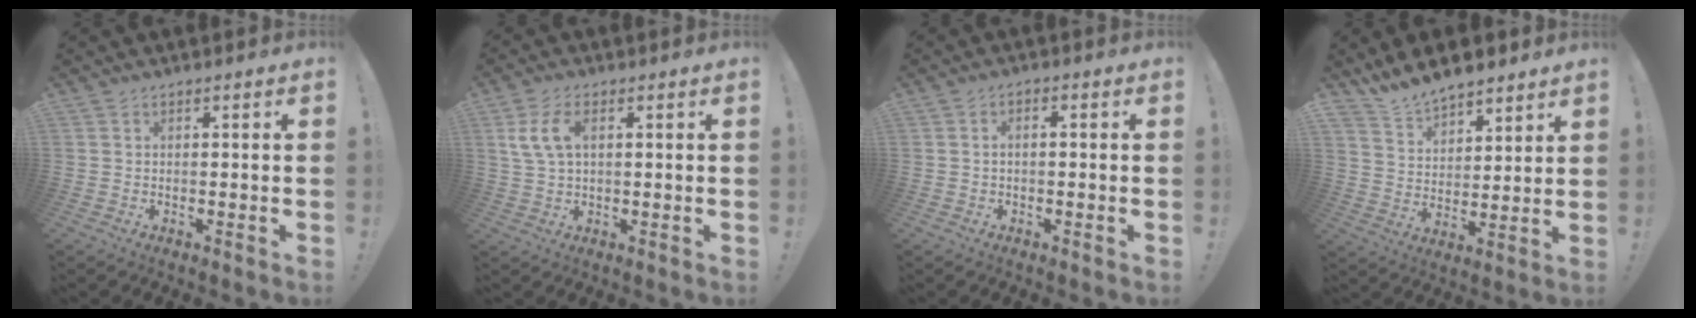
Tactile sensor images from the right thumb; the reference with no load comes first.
{"total": 7.7, "force": [2.1, 4.1, 6.2], "torque": [-0.127, 0.007, 0.039]}
{"total": 1.8, "force": [-0.8, 0.6, 1.4], "torque": [-0.028, 0.008, -0.014]}
{"total": 9.4, "force": [8.5, 3.4, 2.1], "torque": [-0.053, -0.067, 0.165]}